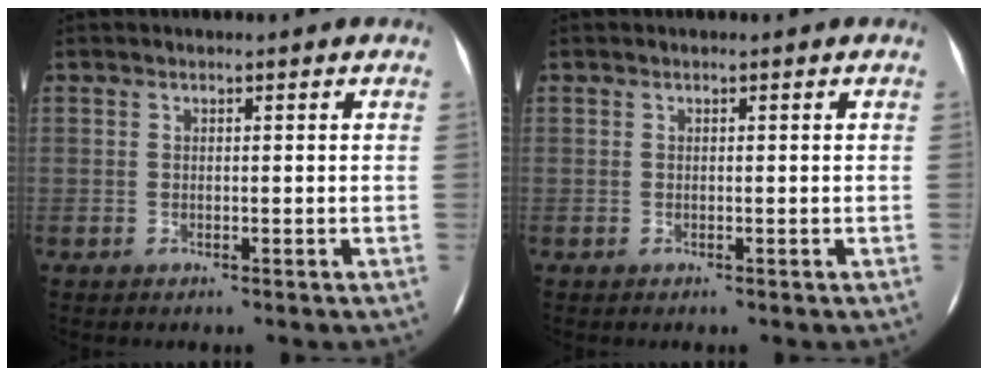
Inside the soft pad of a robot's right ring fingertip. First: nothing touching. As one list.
[{"total": 0.0}]